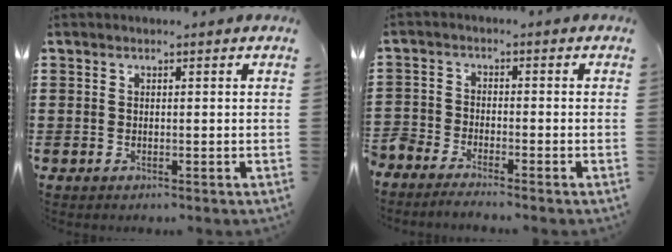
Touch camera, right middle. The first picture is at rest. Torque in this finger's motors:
{"motor_torque": [1.33, -0.81, 0.65, 0.21]}